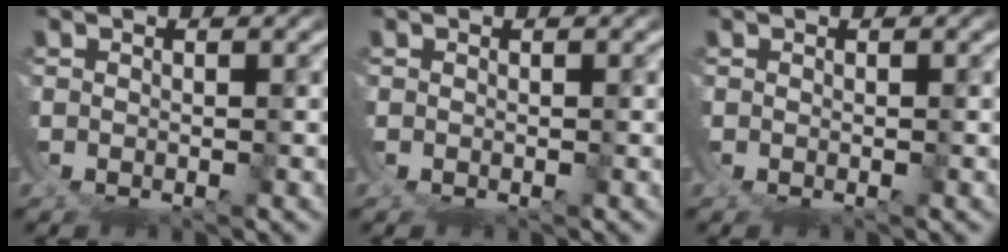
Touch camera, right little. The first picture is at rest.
{"total": 0.0}
{"total": 0.0}